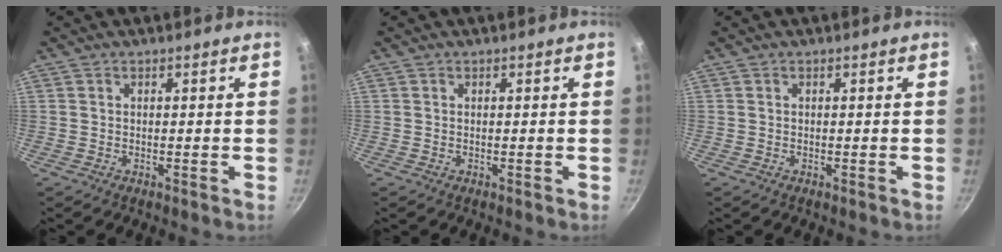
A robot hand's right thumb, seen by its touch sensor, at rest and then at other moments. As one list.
[{"total": 0.0}, {"total": 0.0}]